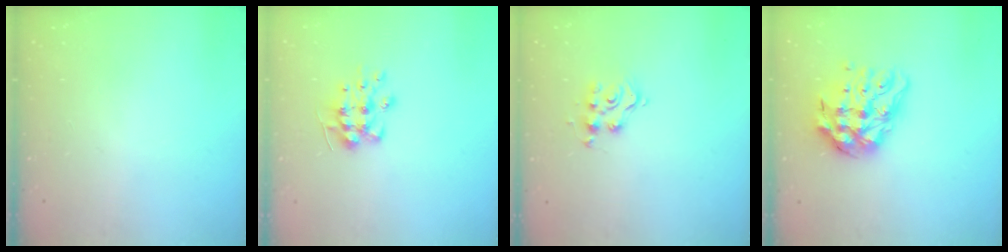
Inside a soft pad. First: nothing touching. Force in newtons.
{"total": 8.5, "press": 8.5, "slide": 0.3}
{"total": 8.1, "press": 8.0, "slide": 0.6}
{"total": 14.4, "press": 14.3, "slide": 1.8}